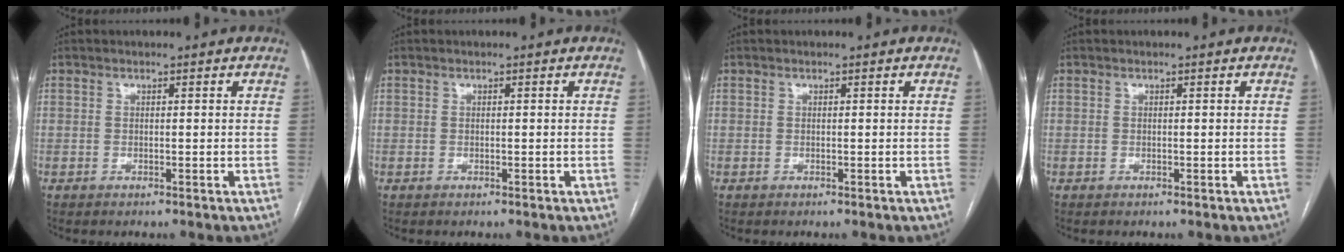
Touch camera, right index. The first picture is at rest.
{"total": 0.0}
{"total": 0.0}
{"total": 0.0}